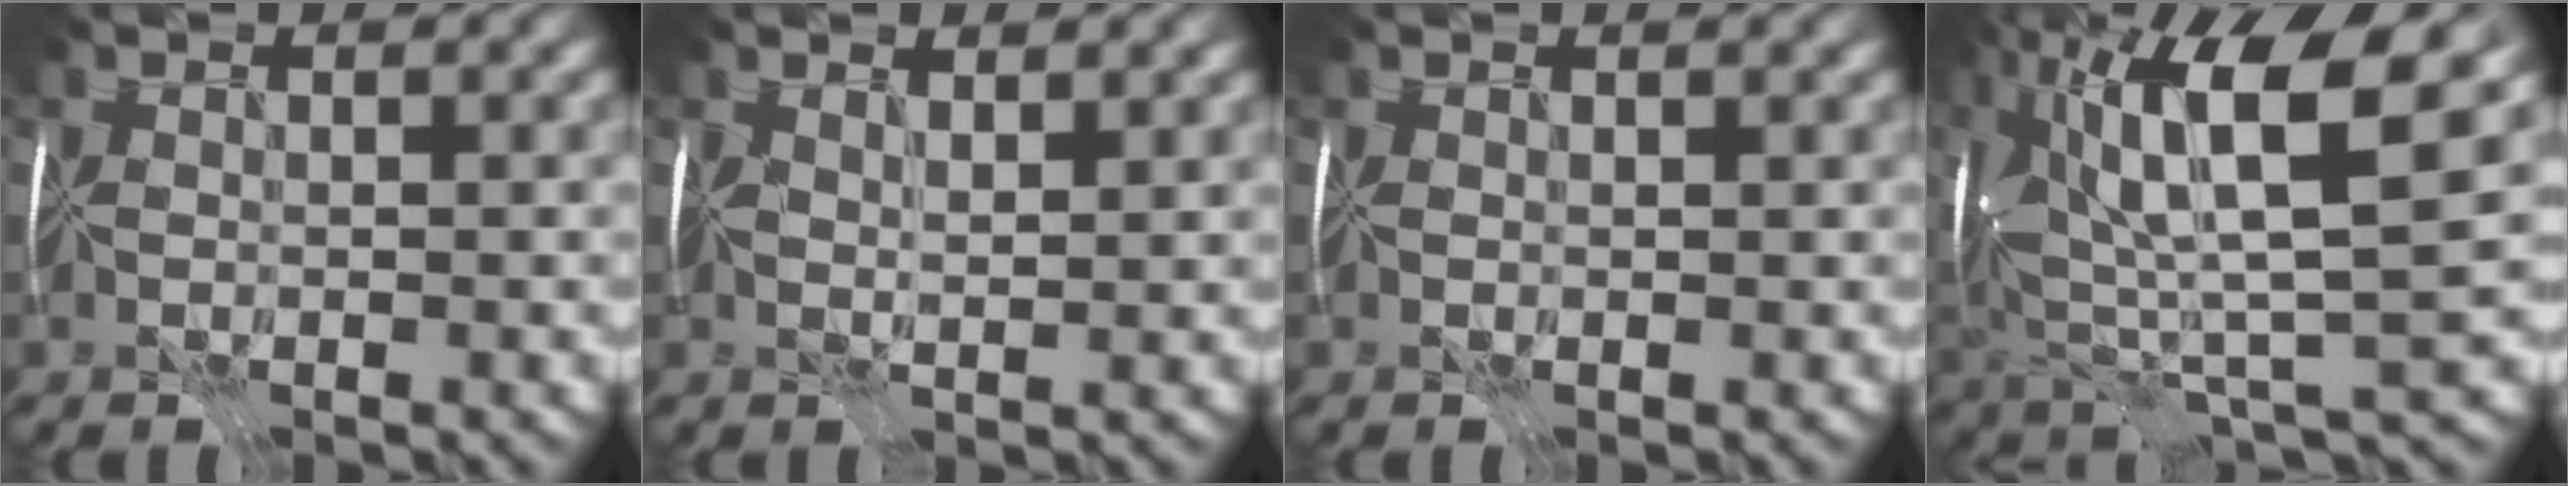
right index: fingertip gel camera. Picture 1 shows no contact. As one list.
[{"total": 1.5, "force": [0.8, 0.4, 1.2], "torque": [-0.021, -0.002, 0.011]}, {"total": 0.6, "force": [0.5, 0.0, 0.3], "torque": [-0.005, -0.001, 0.007]}, {"total": 12.7, "force": [3.6, 3.5, 11.7], "torque": [-0.227, 0.011, 0.063]}]